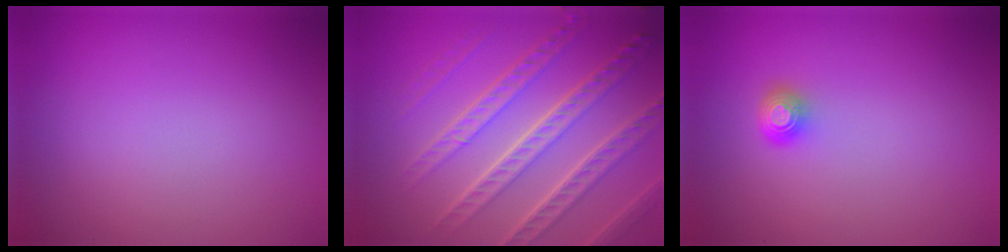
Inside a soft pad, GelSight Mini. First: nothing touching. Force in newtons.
{"total": 7.2, "press": 5.0, "slide": 5.1}
{"total": 1.7, "press": 1.2, "slide": 1.1}